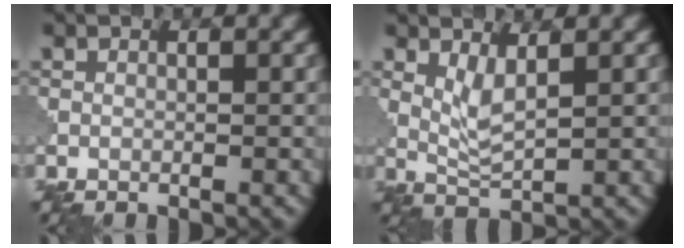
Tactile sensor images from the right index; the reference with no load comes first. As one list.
[{"total": 2.5, "force": [1.0, 0.6, 2.2], "torque": [-0.052, -0.008, 0.024]}]